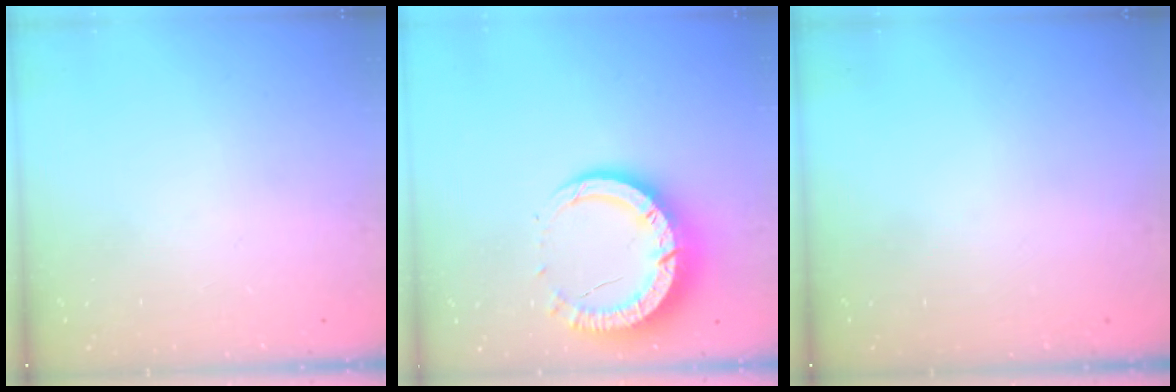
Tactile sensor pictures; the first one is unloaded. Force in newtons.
{"total": 11.1, "press": 11.1, "slide": 1.0}
{"total": 0.0}